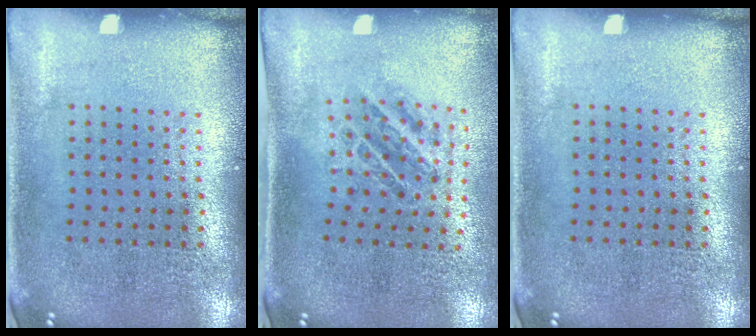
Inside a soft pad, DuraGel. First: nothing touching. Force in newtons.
{"total": 1.0, "press": 1.0, "slide": 0.2}
{"total": 0.0}